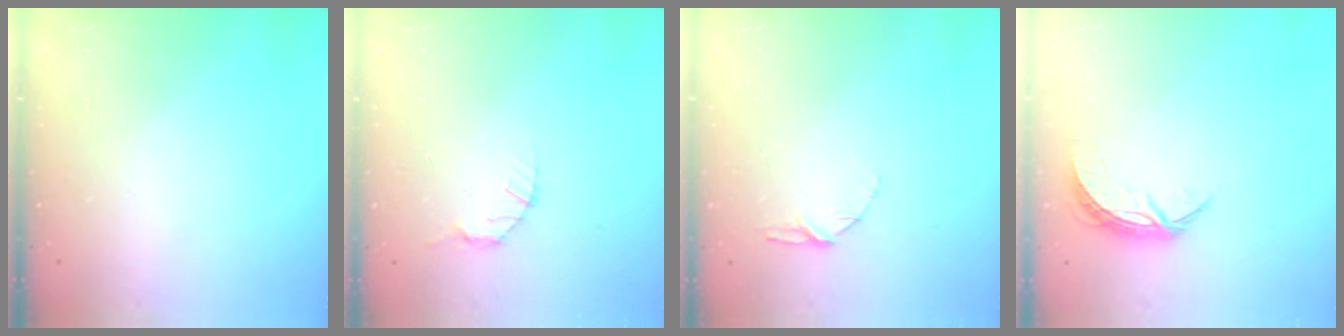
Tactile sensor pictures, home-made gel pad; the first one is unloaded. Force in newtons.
{"total": 2.8, "press": 2.8, "slide": 0.4}
{"total": 5.2, "press": 5.2, "slide": 0.6}
{"total": 6.6, "press": 6.5, "slide": 0.4}